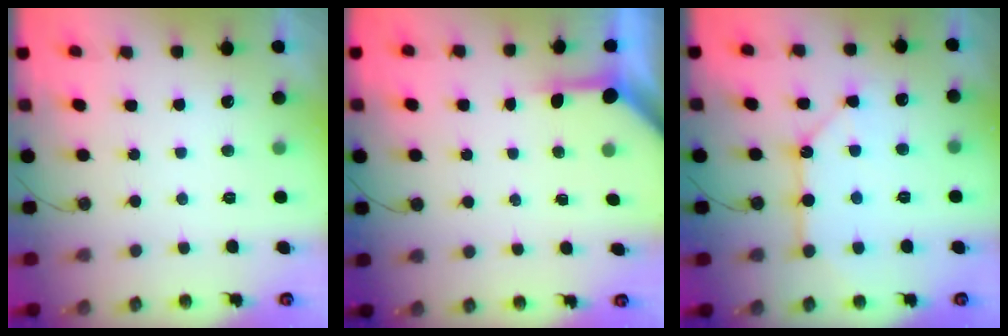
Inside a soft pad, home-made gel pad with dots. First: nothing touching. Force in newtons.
{"total": 3.4, "press": 3.4, "slide": 0.4}
{"total": 10.9, "press": 10.9, "slide": 1.0}